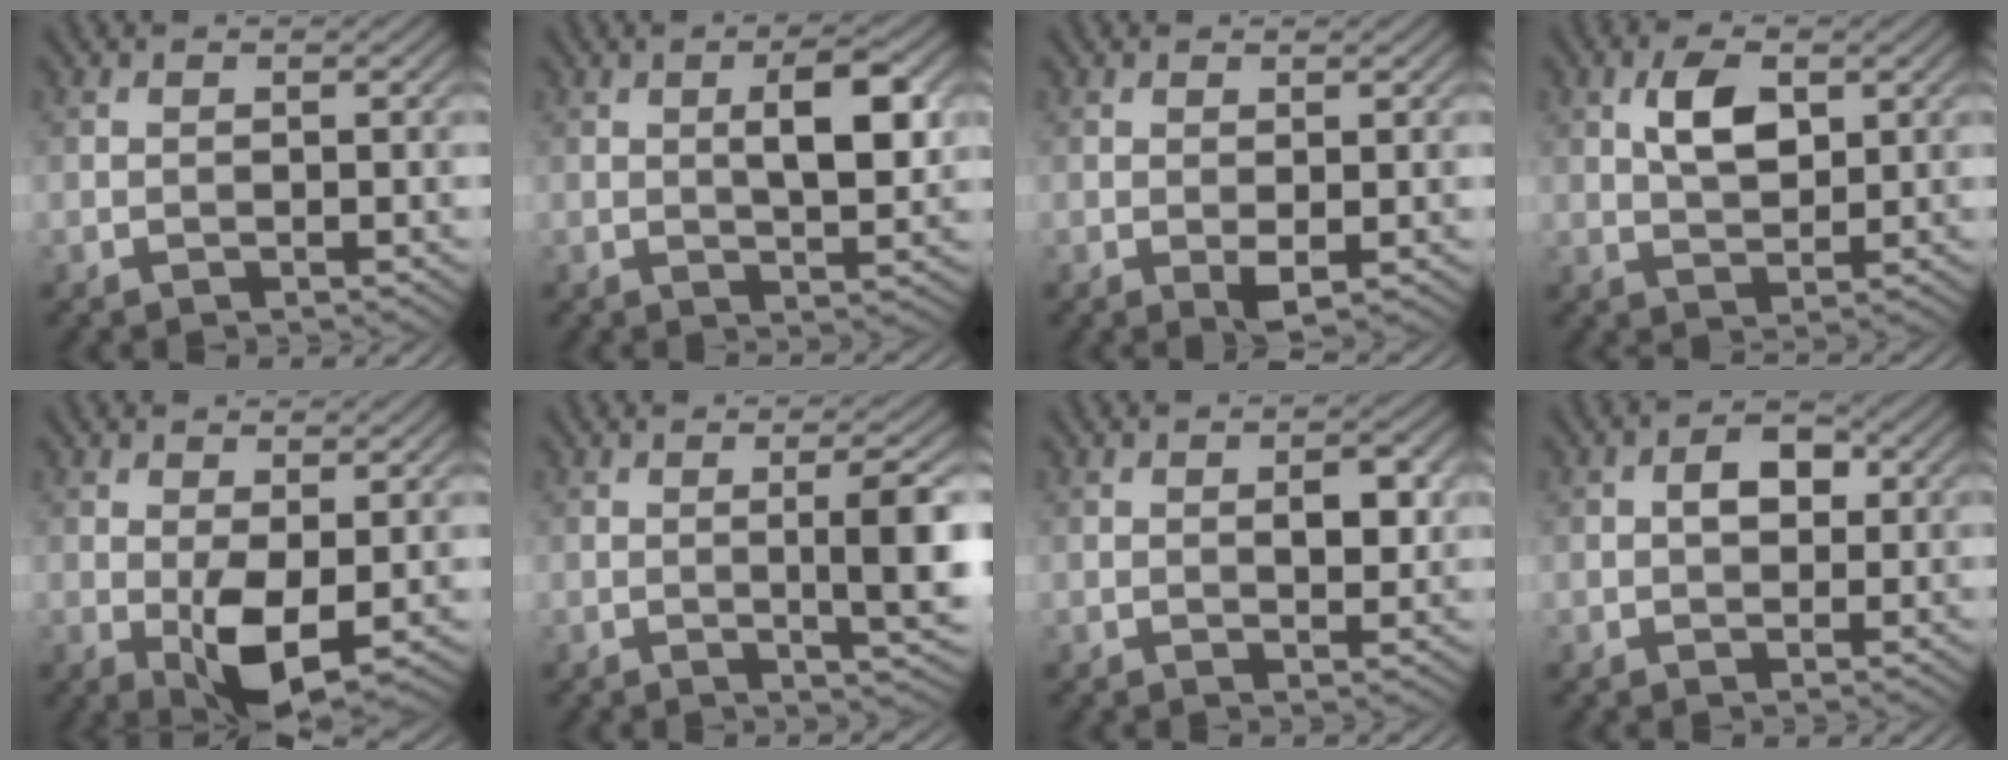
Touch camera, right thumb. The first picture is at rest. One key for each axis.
{"total": 6.4, "fx": 1.3, "fy": 2.2, "fz": 5.9, "tx": -0.091, "ty": 0.004, "tz": 0.022}
{"total": 1.5, "fx": 0.0, "fy": 0.6, "fz": 1.4, "tx": -0.026, "ty": -0.004, "tz": 0.002}
{"total": 5.4, "fx": 1.7, "fy": 2.9, "fz": 4.2, "tx": -0.086, "ty": 0.003, "tz": 0.031}
{"total": 5.9, "fx": -0.7, "fy": 2.7, "fz": 5.2, "tx": -0.103, "ty": -0.005, "tz": -0.006}
{"total": 6.1, "fx": 0.3, "fy": 0.8, "fz": 6.0, "tx": -0.101, "ty": 0.002, "tz": 0.008}
{"total": 3.7, "fx": 0.7, "fy": 1.8, "fz": 3.2, "tx": -0.050, "ty": -0.002, "tz": 0.011}
{"total": 3.5, "fx": 0.6, "fy": 2.3, "fz": 2.6, "tx": -0.046, "ty": 0.004, "tz": 0.006}